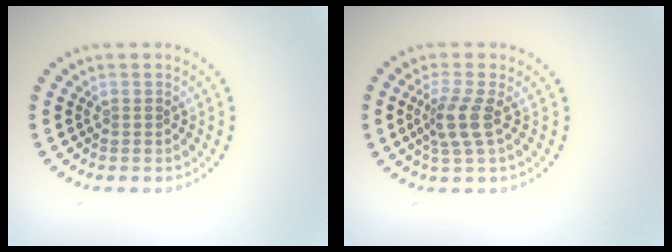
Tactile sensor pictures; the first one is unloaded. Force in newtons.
{"total": 2.8, "press": 2.1, "slide": 1.9}